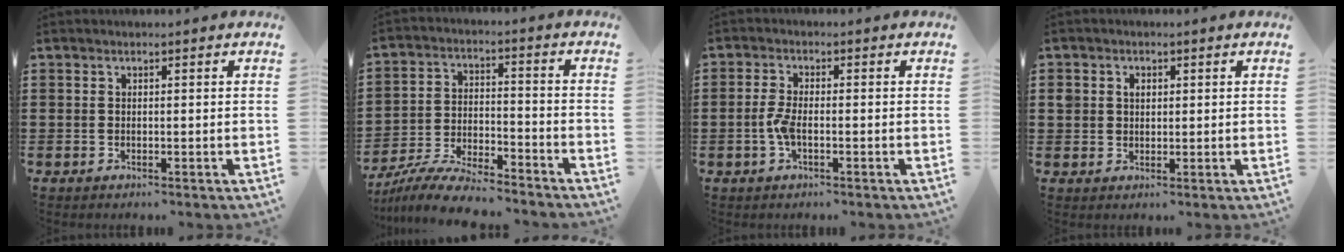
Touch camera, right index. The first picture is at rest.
{"total": 8.0, "force": [-7.5, 0.8, 2.5], "torque": [-0.057, 0.010, -0.148]}
{"total": 3.4, "force": [-1.0, 1.1, 3.0], "torque": [-0.076, -0.004, -0.024]}
{"total": 2.0, "force": [0.6, 1.7, 0.8], "torque": [-0.022, 0.010, 0.011]}